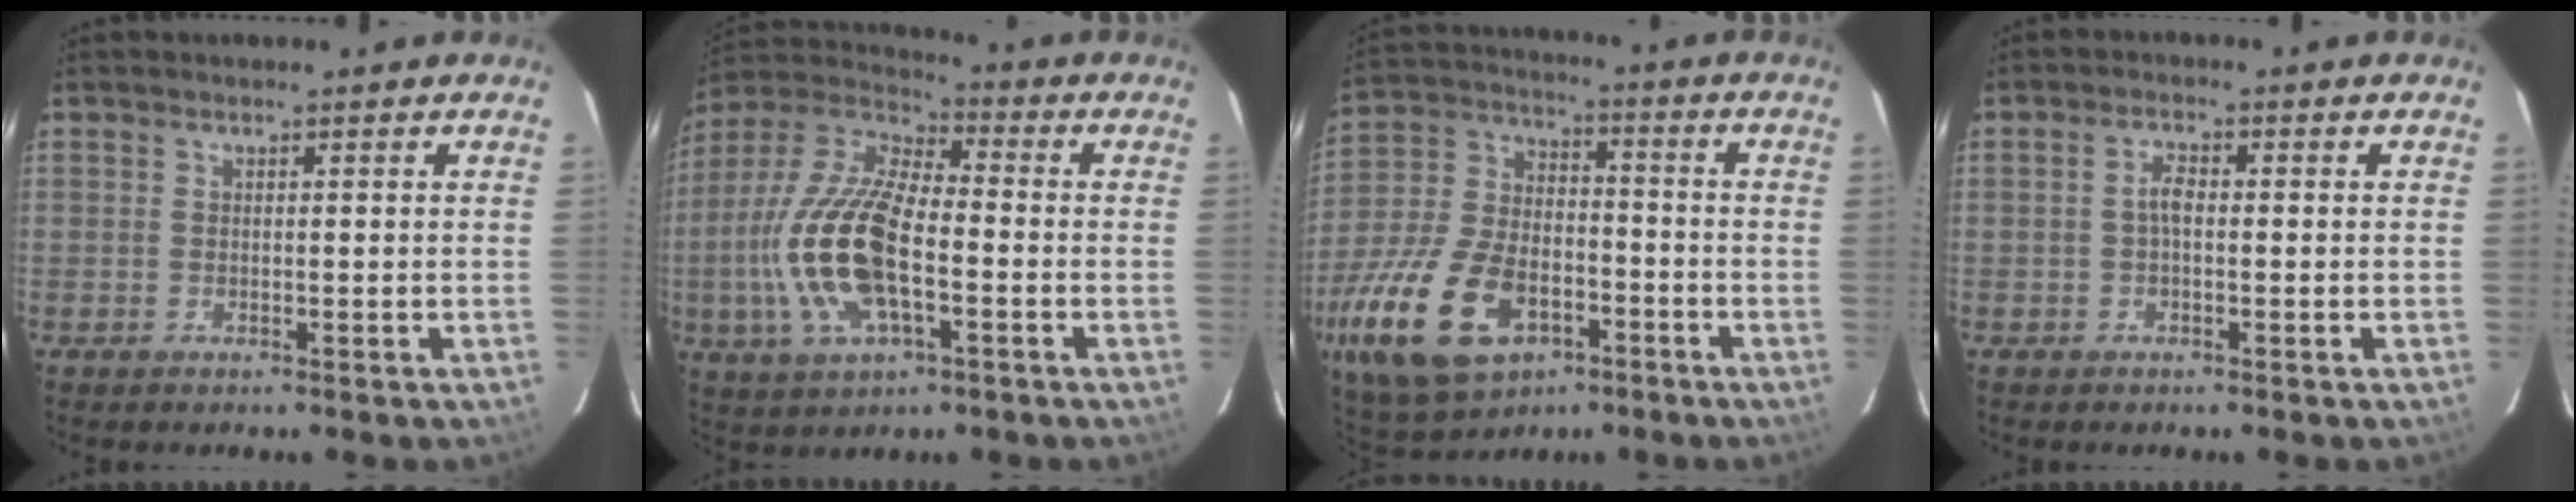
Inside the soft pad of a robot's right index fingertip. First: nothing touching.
{"total": 18.2, "force": [-3.9, 7.7, 16.0], "torque": [-0.343, 0.001, -0.077]}
{"total": 23.4, "force": [-10.6, 13.6, 15.8], "torque": [-0.363, -0.020, -0.174]}
{"total": 2.1, "force": [-0.3, 0.9, 1.9], "torque": [-0.040, 0.009, -0.005]}